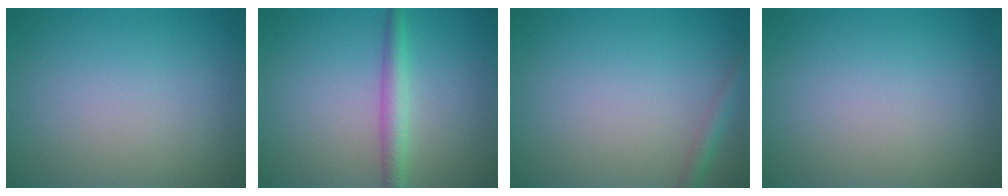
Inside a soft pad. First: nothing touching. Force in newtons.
{"total": 2.6, "press": 2.6, "slide": 0.1}
{"total": 1.4, "press": 1.4, "slide": 0.1}
{"total": 0.0}